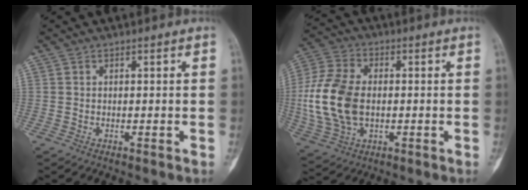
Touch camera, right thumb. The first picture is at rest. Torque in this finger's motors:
{"motor_torque": [-0.04, 0.40, 1.26, -0.26, 0.14]}